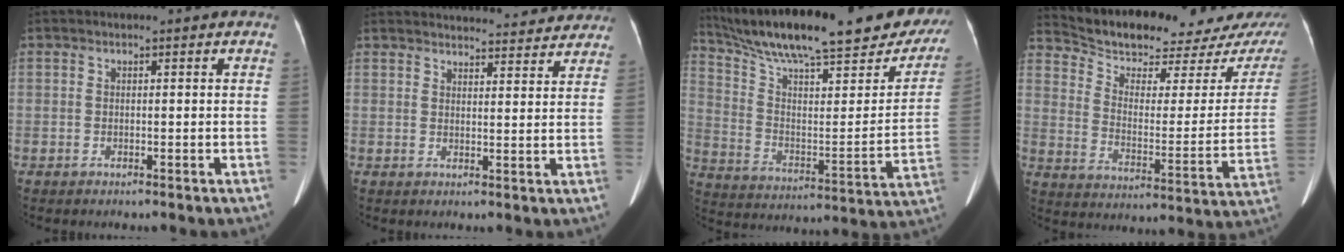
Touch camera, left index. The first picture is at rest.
{"total": 18.9, "force": [18.2, 3.2, 4.0], "torque": [-0.038, -0.011, 0.216]}
{"total": 31.1, "force": [25.7, 5.3, 16.7], "torque": [-0.267, -0.057, 0.357]}
{"total": 19.9, "force": [18.4, 2.7, 6.9], "torque": [-0.104, -0.069, 0.255]}